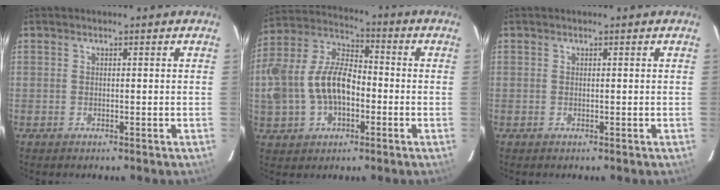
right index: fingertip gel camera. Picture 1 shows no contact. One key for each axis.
{"total": 16.6, "fx": -2.9, "fy": 10.5, "fz": 12.5, "tx": -0.283, "ty": 0.019, "tz": -0.048}
{"total": 0.0}